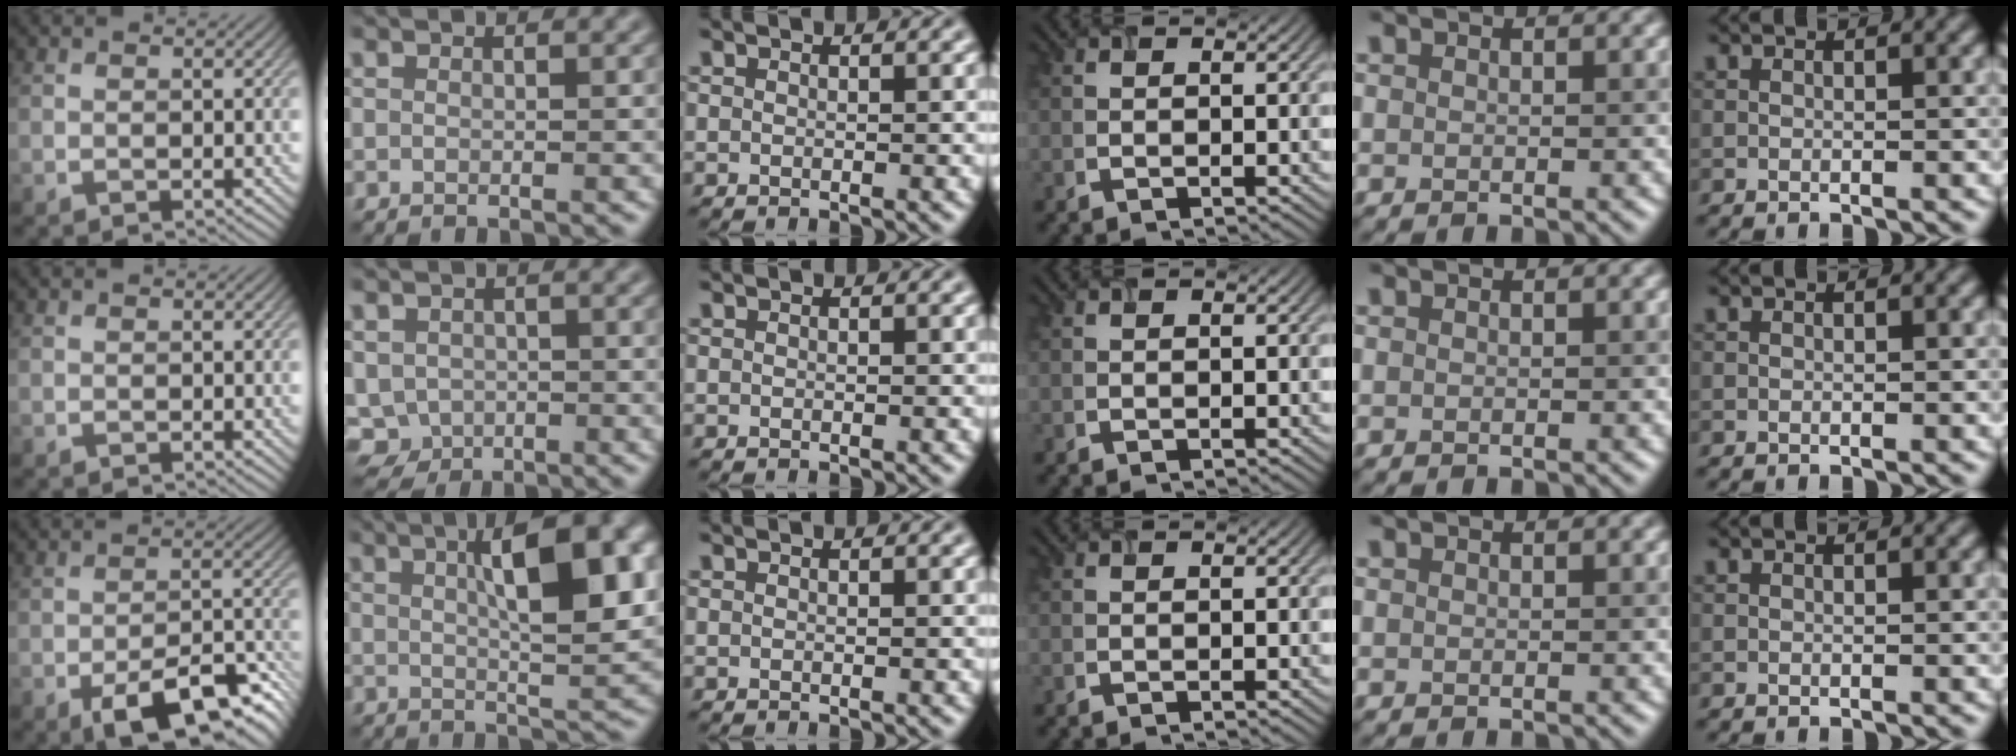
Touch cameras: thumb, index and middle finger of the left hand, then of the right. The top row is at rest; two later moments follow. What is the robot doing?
{"motion": "close", "object": "airpods case & airpods"}